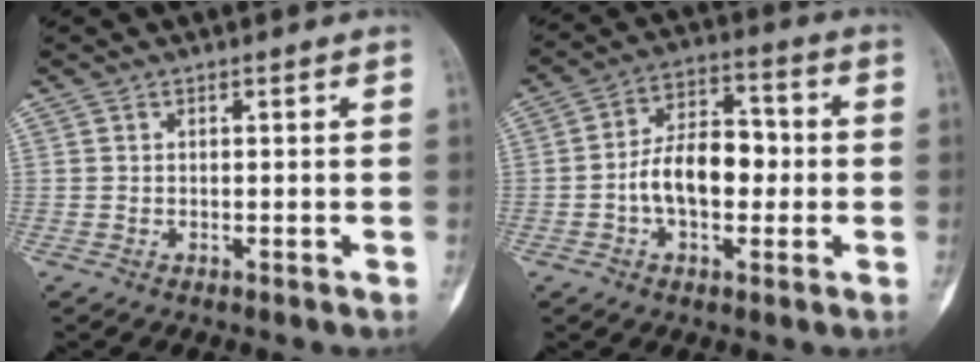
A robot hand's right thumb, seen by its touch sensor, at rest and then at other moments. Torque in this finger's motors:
{"motor_torque": [1.59, 1.35, 0.81, -0.39, 0.06]}